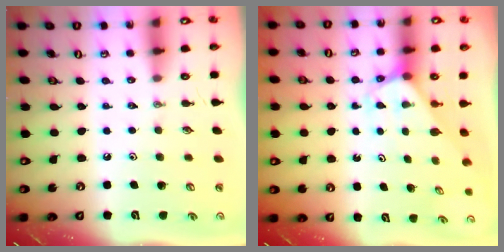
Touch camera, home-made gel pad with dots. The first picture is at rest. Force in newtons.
{"total": 2.4, "press": 2.4, "slide": 0.2}